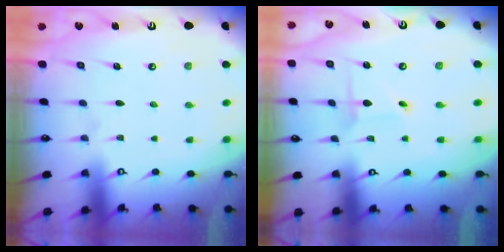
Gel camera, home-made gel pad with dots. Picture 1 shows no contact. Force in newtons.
{"total": 1.4, "press": 1.4, "slide": 0.1}